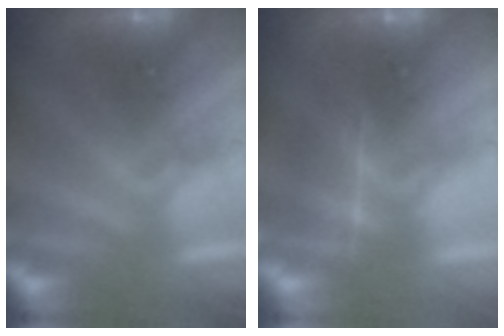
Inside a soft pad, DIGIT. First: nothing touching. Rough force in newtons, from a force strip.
{"total": 4.6}